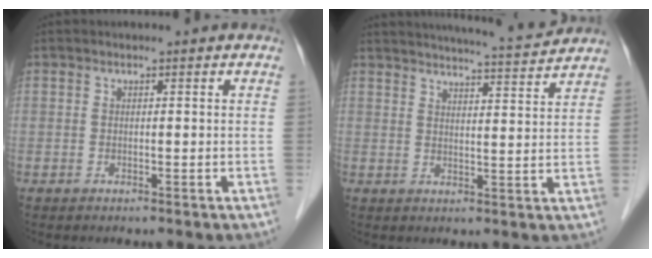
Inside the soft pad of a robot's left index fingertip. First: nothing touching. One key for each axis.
{"total": 11.4, "fx": 10.9, "fy": -0.4, "fz": 3.4, "tx": -0.058, "ty": -0.003, "tz": 0.141}